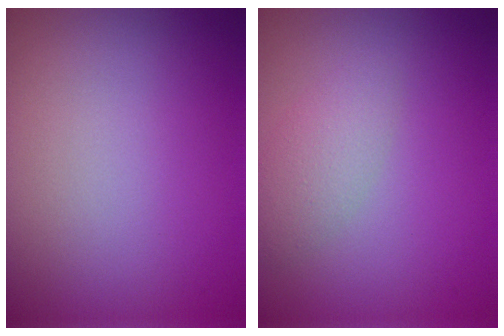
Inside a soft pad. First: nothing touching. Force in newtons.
{"total": 2.1, "press": 2.1, "slide": 0.2}